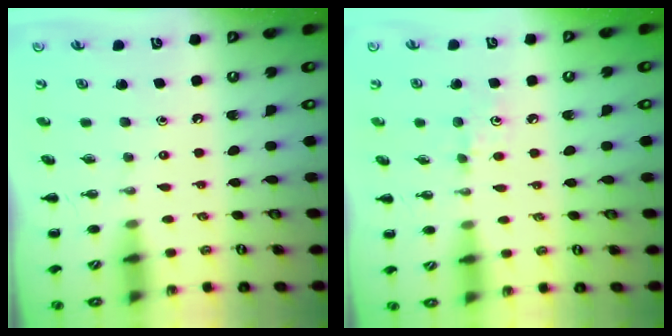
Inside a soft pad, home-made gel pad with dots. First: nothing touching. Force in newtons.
{"total": 5.9, "press": 5.7, "slide": 1.6}